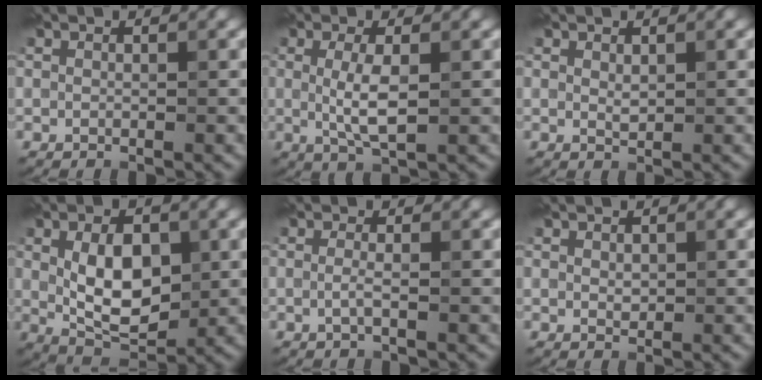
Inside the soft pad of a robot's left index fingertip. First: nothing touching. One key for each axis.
{"total": 3.2, "fx": 0.0, "fy": 0.8, "fz": 3.1, "tx": -0.067, "ty": -0.006, "tz": 0.002}
{"total": 0.7, "fx": 0.3, "fy": 0.4, "fz": 0.5, "tx": -0.012, "ty": -0.004, "tz": 0.011}
{"total": 6.8, "fx": 0.2, "fy": 4.0, "fz": 5.5, "tx": -0.103, "ty": -0.008, "tz": 0.008}
{"total": 1.0, "fx": -0.5, "fy": 0.0, "fz": 0.8, "tx": -0.021, "ty": -0.007, "tz": -0.011}
{"total": 0.8, "fx": 0.0, "fy": 0.6, "fz": 0.6, "tx": -0.010, "ty": -0.005, "tz": 0.005}